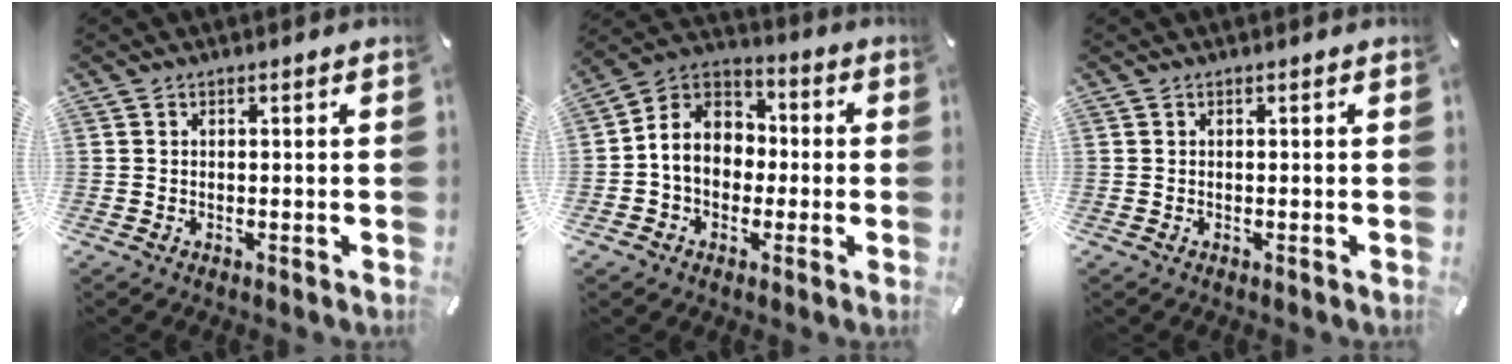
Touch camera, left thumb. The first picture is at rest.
{"total": 10.0, "force": [-1.4, 8.9, 4.5], "torque": [-0.114, 0.011, -0.032]}
{"total": 0.0}